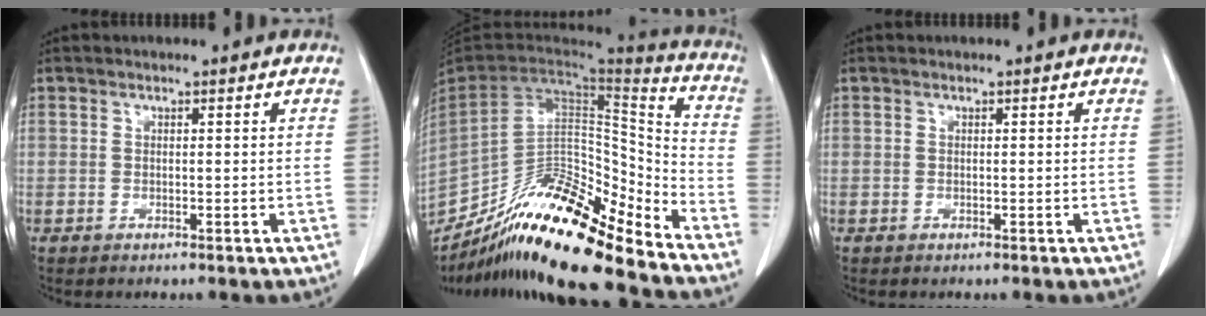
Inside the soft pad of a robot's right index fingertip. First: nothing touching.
{"total": 21.9, "force": [-16.9, 3.4, 13.5], "torque": [-0.252, -0.008, -0.305]}
{"total": 0.0}